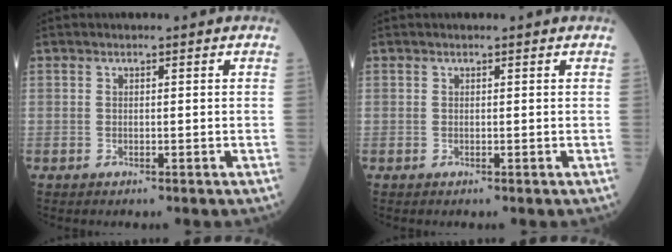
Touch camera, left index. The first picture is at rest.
{"total": 0.0}